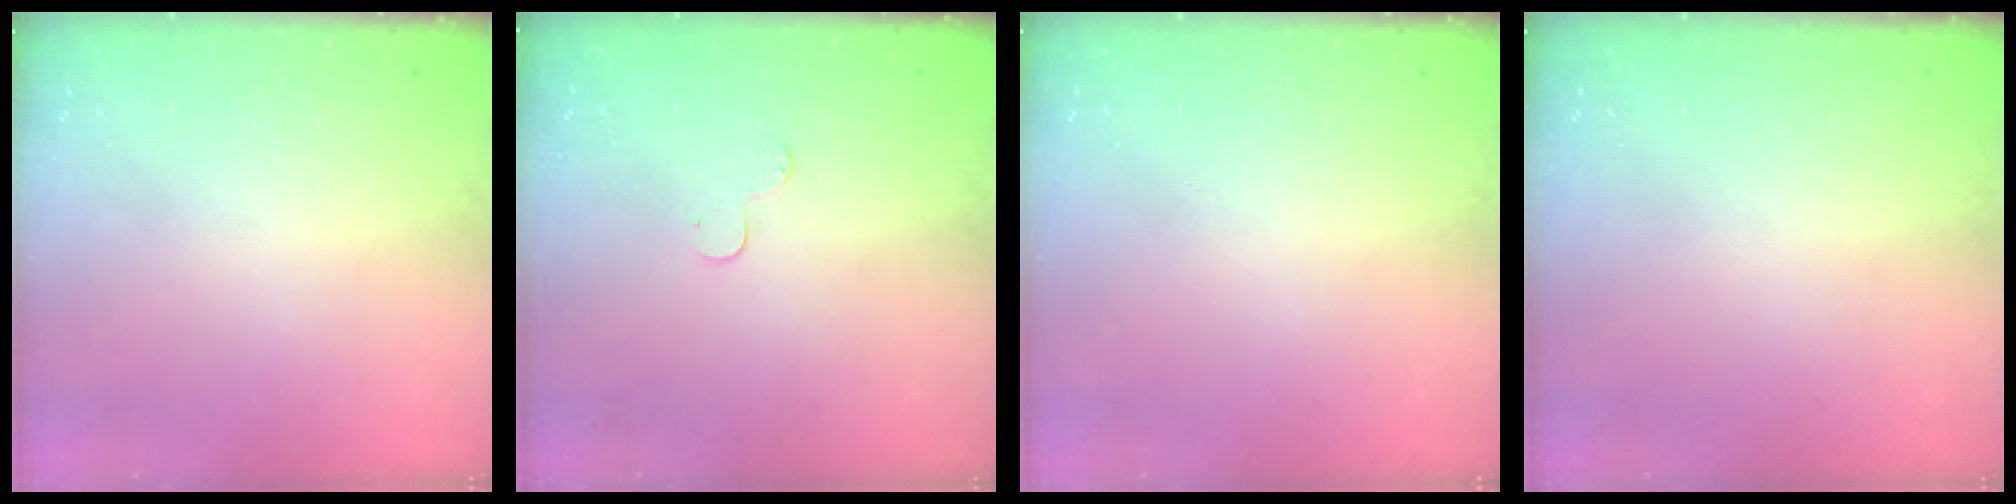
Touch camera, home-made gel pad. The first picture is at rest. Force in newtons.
{"total": 3.3, "press": 3.3, "slide": 0.3}
{"total": 0.0}
{"total": 0.0}